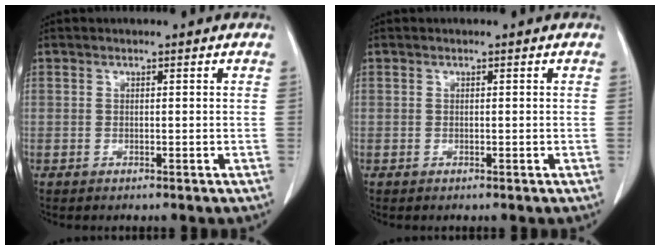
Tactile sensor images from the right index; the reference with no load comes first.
{"total": 0.0}